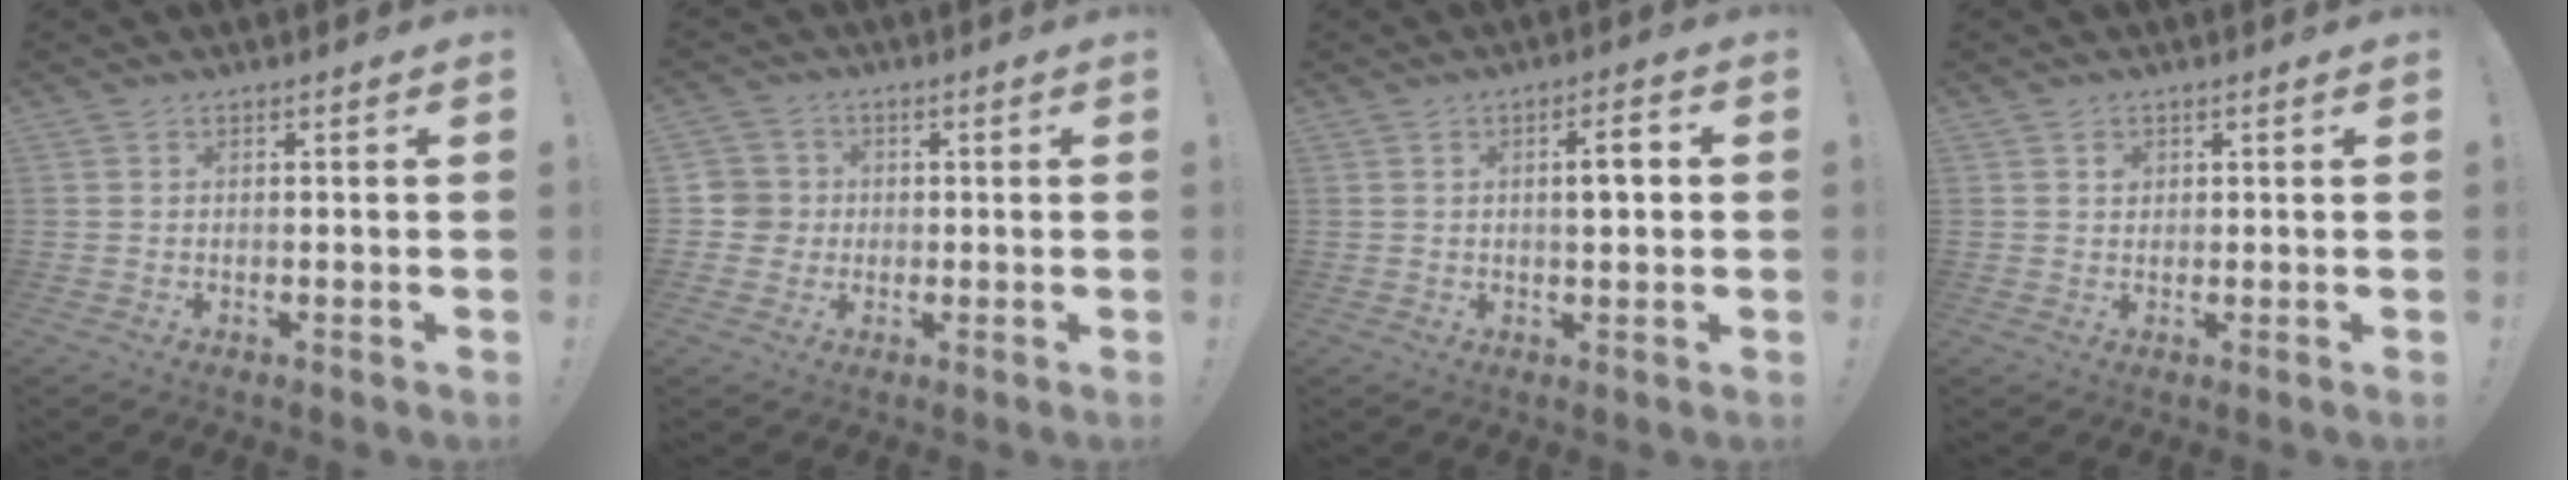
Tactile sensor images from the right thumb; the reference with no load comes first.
{"total": 5.5, "force": [0.1, 5.5, 1.0], "torque": [-0.021, 0.003, 0.002]}
{"total": 5.3, "force": [0.6, 1.2, 5.1], "torque": [-0.073, -0.003, 0.001]}
{"total": 1.4, "force": [0.6, 1.2, 0.3], "torque": [0.004, -0.003, 0.009]}